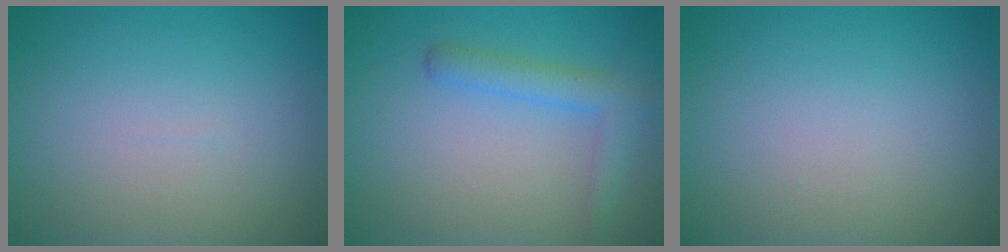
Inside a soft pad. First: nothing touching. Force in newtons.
{"total": 3.0, "press": 3.0, "slide": 0.2}
{"total": 0.0}